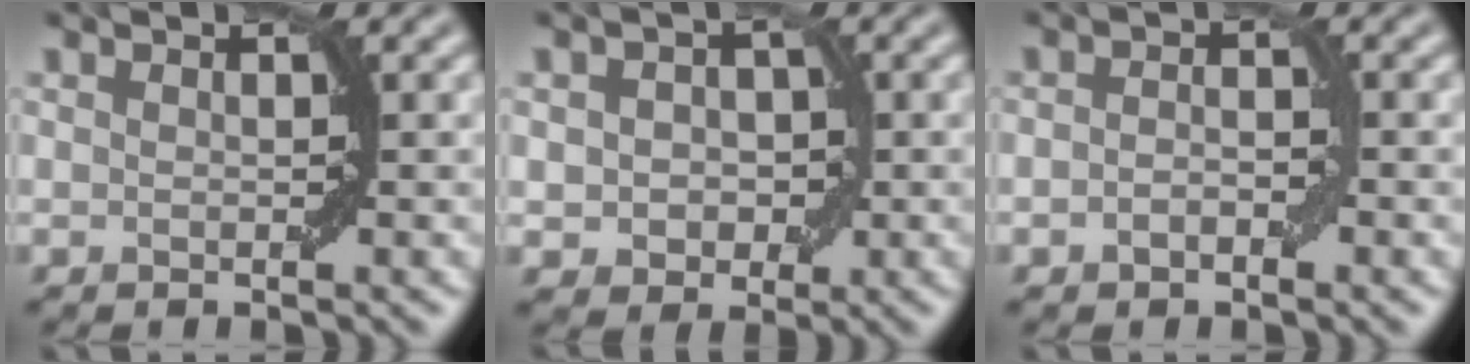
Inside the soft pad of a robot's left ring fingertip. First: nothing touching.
{"total": 3.2, "force": [-0.1, 2.6, 1.9], "torque": [-0.025, -0.002, -0.003]}
{"total": 1.6, "force": [-0.6, 0.9, 1.2], "torque": [-0.022, 0.003, -0.013]}